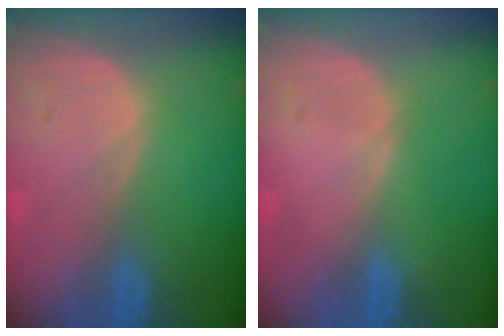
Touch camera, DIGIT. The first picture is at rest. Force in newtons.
{"total": 0.0}